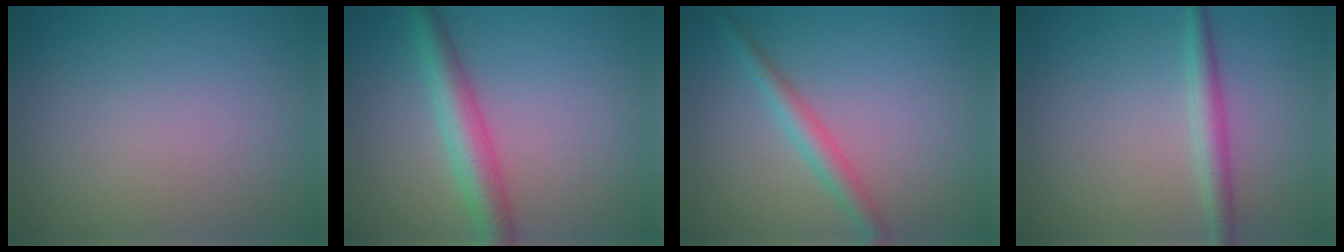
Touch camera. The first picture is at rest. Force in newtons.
{"total": 4.3, "press": 4.3, "slide": 0.1}
{"total": 2.6, "press": 2.5, "slide": 0.1}
{"total": 2.4, "press": 2.4, "slide": 0.1}